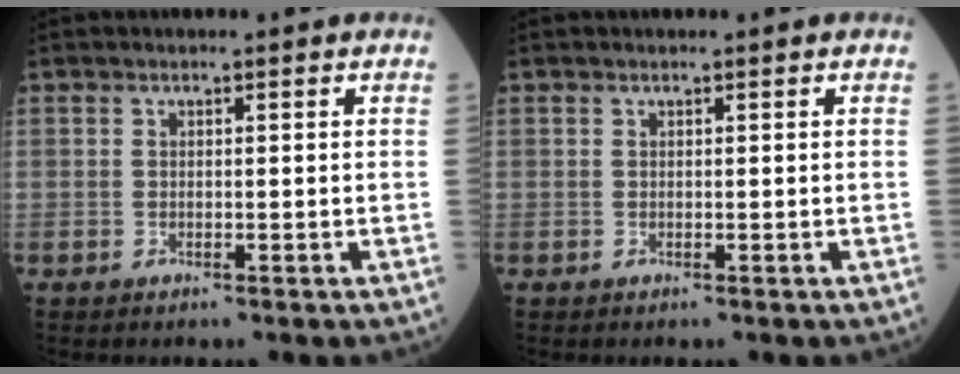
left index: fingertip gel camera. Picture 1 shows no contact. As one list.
[{"total": 0.0}]